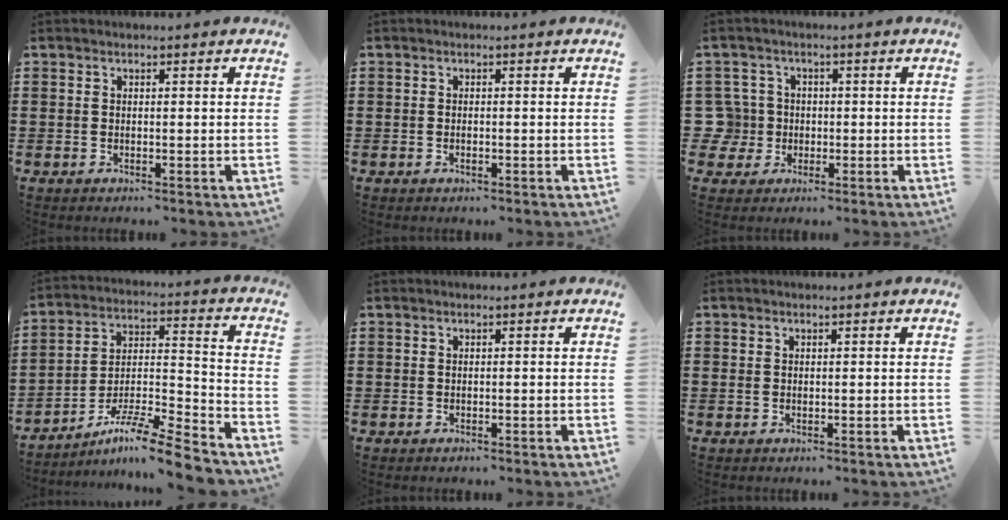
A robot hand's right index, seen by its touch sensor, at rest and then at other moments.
{"total": 0.7, "force": [-0.3, 0.3, 0.5], "torque": [-0.011, -0.002, -0.005]}
{"total": 5.0, "force": [-0.4, 4.9, 1.1], "torque": [-0.061, 0.009, -0.015]}
{"total": 10.1, "force": [-8.6, 0.4, 5.2], "torque": [-0.083, 0.017, -0.169]}
{"total": 0.0}
{"total": 0.6, "force": [0.1, 0.5, 0.2], "torque": [-0.006, 0.004, 0.002]}